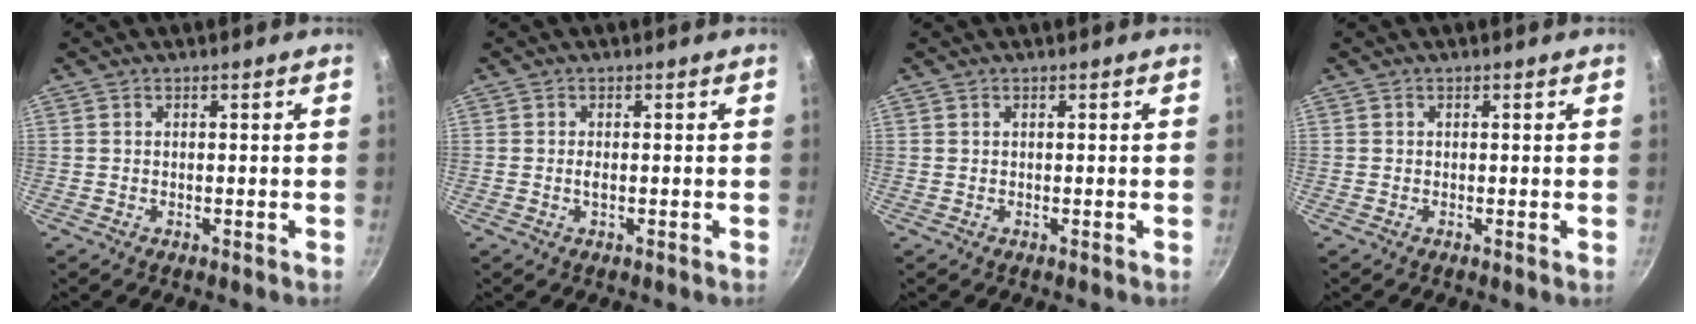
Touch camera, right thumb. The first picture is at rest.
{"total": 0.9, "force": [-0.1, 0.3, 0.9], "torque": [-0.020, 0.000, -0.004]}
{"total": 0.0}
{"total": 0.0}